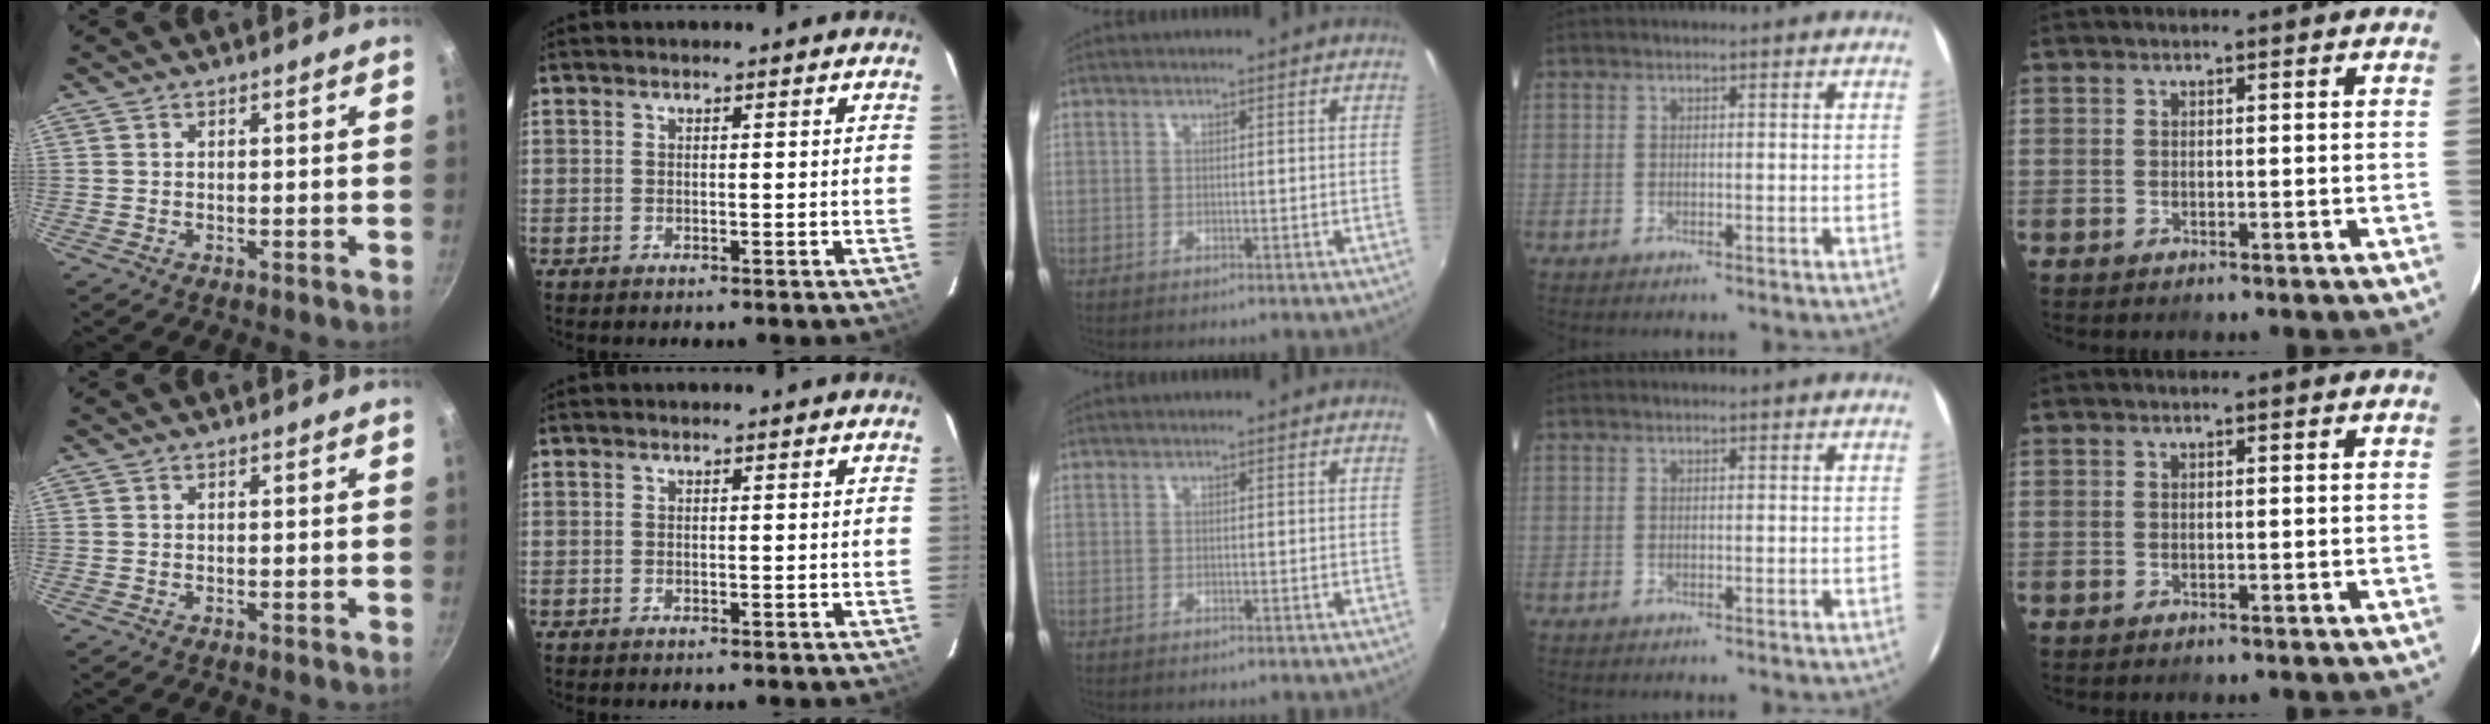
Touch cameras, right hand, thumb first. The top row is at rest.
{}